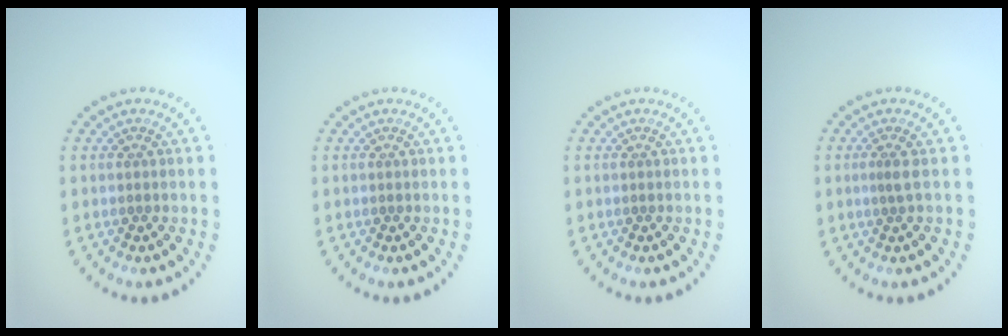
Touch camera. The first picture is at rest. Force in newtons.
{"total": 0.0}
{"total": 0.0}
{"total": 0.8, "press": 0.4, "slide": 0.6}